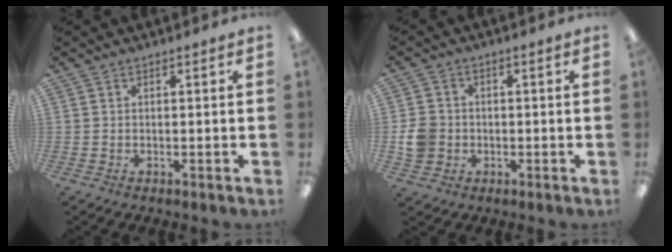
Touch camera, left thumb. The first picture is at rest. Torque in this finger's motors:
{"motor_torque": [-0.04, 0.10, 0.06, -0.03, 0.01]}